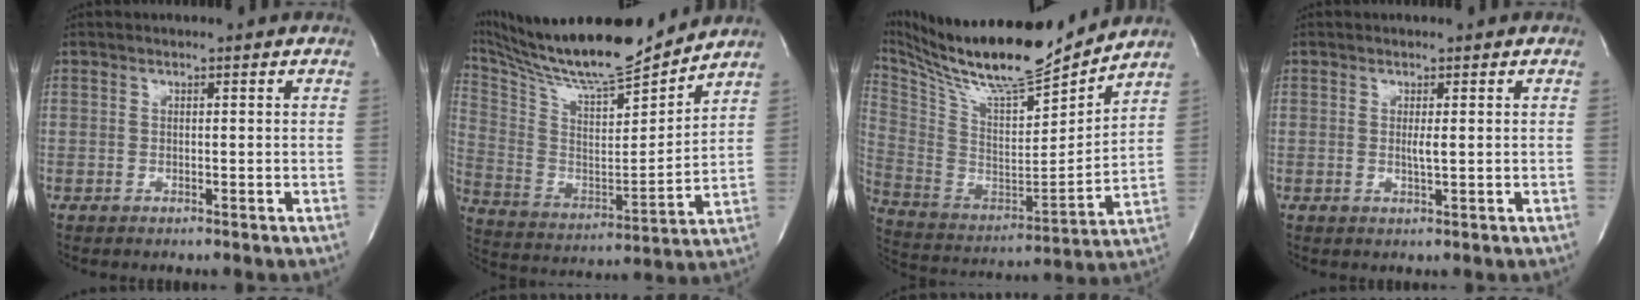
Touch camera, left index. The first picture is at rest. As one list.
[{"total": 20.4, "force": [18.7, 1.5, 8.1], "torque": [-0.170, -0.019, 0.318]}, {"total": 22.0, "force": [19.6, 2.4, 9.7], "torque": [-0.202, -0.022, 0.332]}, {"total": 1.3, "force": [0.1, 0.0, 1.3], "torque": [-0.029, -0.005, 0.002]}]